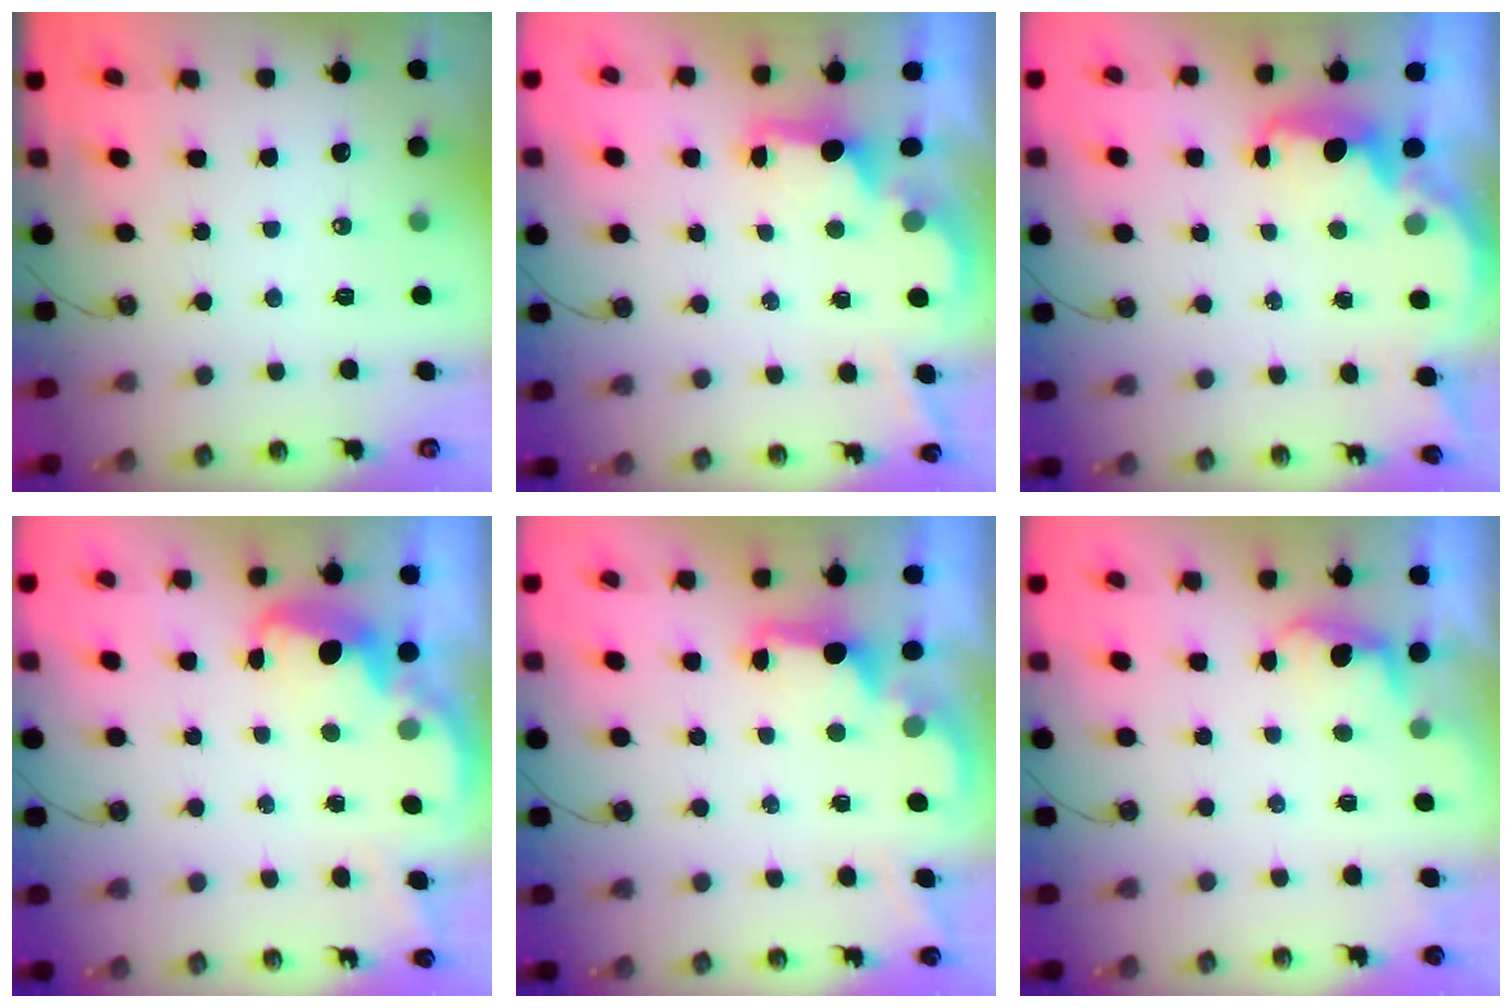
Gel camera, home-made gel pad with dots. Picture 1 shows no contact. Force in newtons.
{"total": 1.9, "press": 1.8, "slide": 0.6}
{"total": 2.3, "press": 2.3, "slide": 0.4}
{"total": 3.1, "press": 3.1, "slide": 0.5}
{"total": 2.2, "press": 2.1, "slide": 0.8}
{"total": 1.2, "press": 0.9, "slide": 0.7}